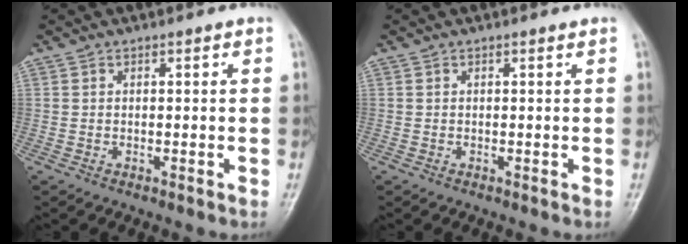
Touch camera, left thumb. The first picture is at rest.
{"total": 0.0}